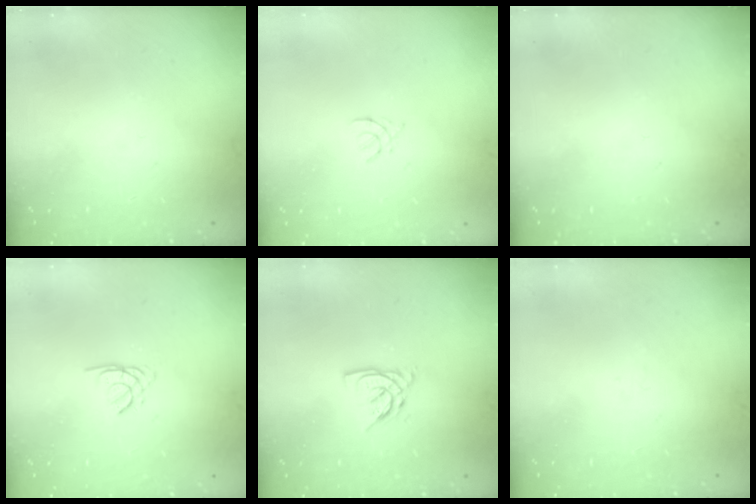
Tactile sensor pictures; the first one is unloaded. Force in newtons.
{"total": 1.8, "press": 1.8, "slide": 0.4}
{"total": 0.0}
{"total": 1.1, "press": 1.1, "slide": 0.3}
{"total": 5.4, "press": 5.4, "slide": 0.1}
{"total": 1.6, "press": 1.5, "slide": 0.4}